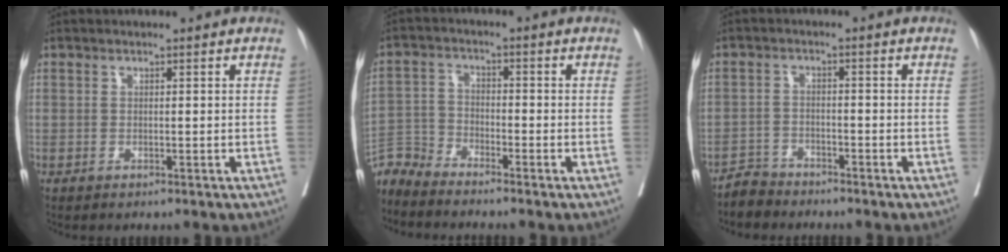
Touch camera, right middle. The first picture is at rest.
{"total": 5.2, "force": [-5.2, -0.2, -0.5], "torque": [0.007, -0.002, -0.106]}
{"total": 3.2, "force": [-2.9, 0.9, -0.7], "torque": [0.008, -0.006, -0.058]}